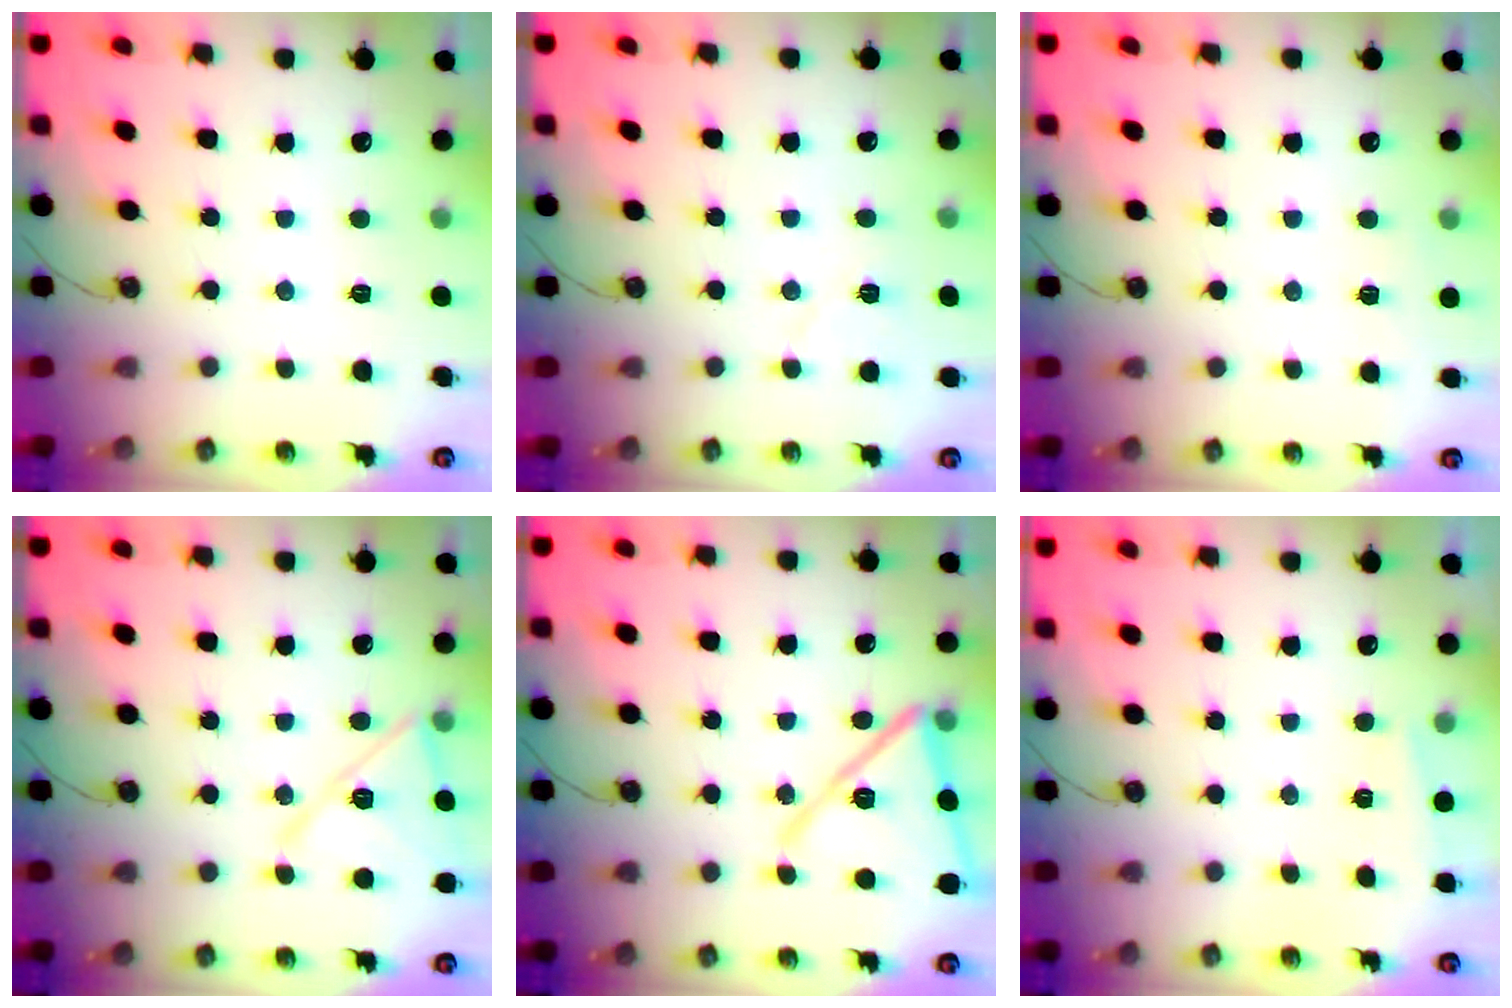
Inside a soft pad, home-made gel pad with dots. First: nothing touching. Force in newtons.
{"total": 6.2, "press": 5.7, "slide": 2.5}
{"total": 2.8, "press": 2.3, "slide": 1.5}
{"total": 14.0, "press": 13.9, "slide": 0.7}
{"total": 17.2, "press": 16.9, "slide": 2.8}
{"total": 1.1, "press": 1.1, "slide": 0.1}